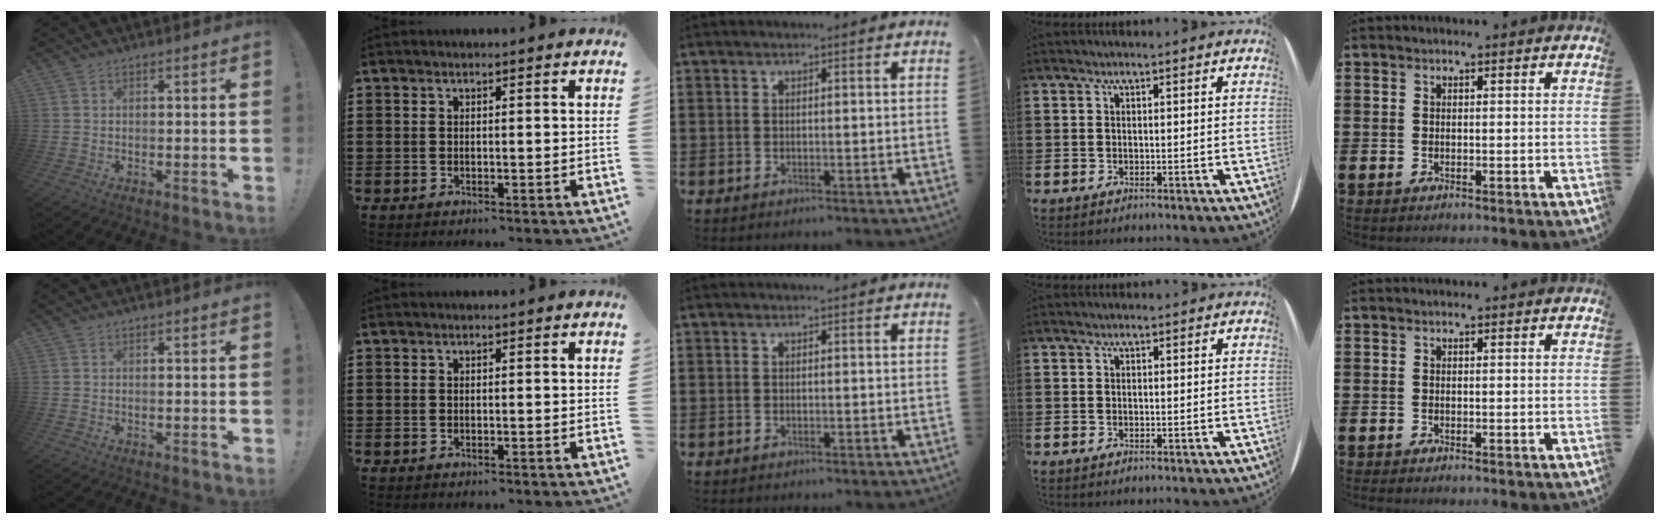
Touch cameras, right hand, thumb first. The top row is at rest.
{}